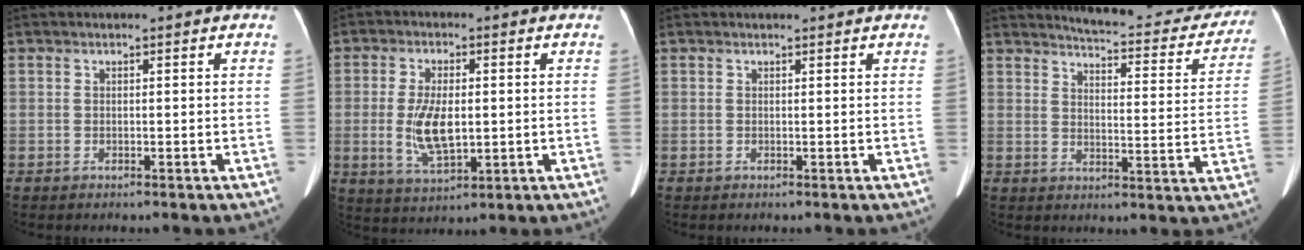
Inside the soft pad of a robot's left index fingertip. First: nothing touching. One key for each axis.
{"total": 7.7, "fx": -0.5, "fy": 3.1, "fz": 7.0, "tx": -0.148, "ty": -0.004, "tz": -0.002}
{"total": 0.6, "fx": 0.5, "fy": 0.4, "fz": 0.0, "tx": -0.005, "ty": 0.010, "tz": 0.006}
{"total": 20.2, "fx": 19.1, "fy": 3.1, "fz": 5.6, "tx": -0.059, "ty": -0.078, "tz": 0.220}